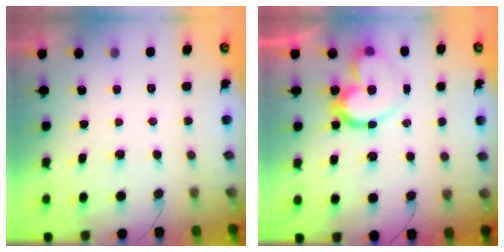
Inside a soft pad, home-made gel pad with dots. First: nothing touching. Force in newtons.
{"total": 14.7, "press": 14.6, "slide": 1.1}